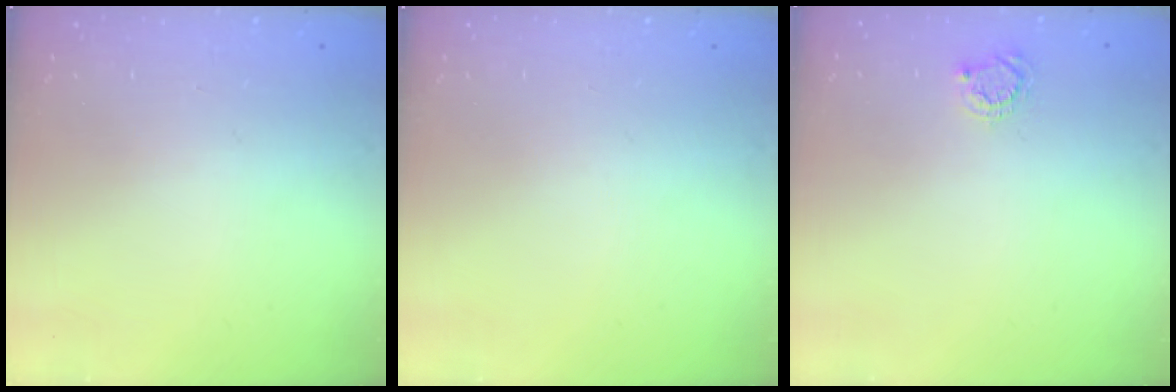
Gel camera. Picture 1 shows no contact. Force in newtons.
{"total": 0.0}
{"total": 3.8, "press": 3.8, "slide": 0.4}